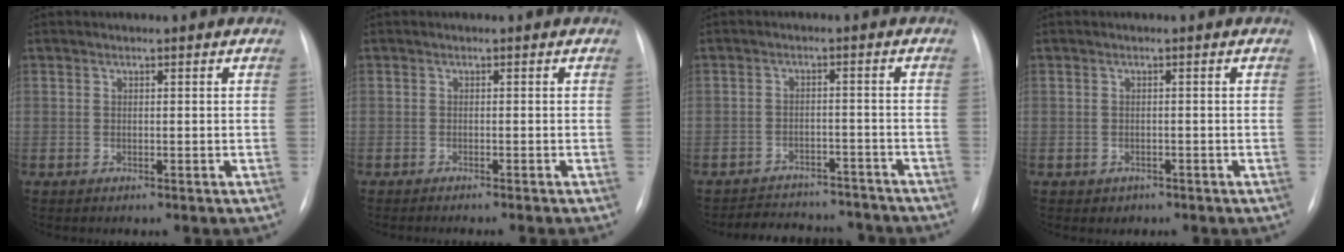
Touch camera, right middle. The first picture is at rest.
{"total": 4.4, "force": [-3.7, -0.5, 2.2], "torque": [-0.013, -0.001, -0.048]}
{"total": 11.9, "force": [-11.0, 3.8, 2.4], "torque": [-0.035, 0.017, -0.141]}
{"total": 1.4, "force": [-0.8, 1.1, 0.1], "torque": [-0.003, 0.003, -0.008]}